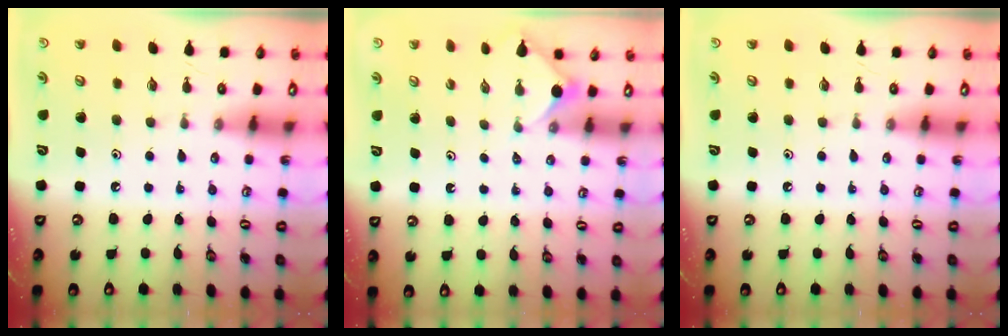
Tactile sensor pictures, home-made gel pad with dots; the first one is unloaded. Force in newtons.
{"total": 2.3, "press": 2.2, "slide": 0.3}
{"total": 0.0}